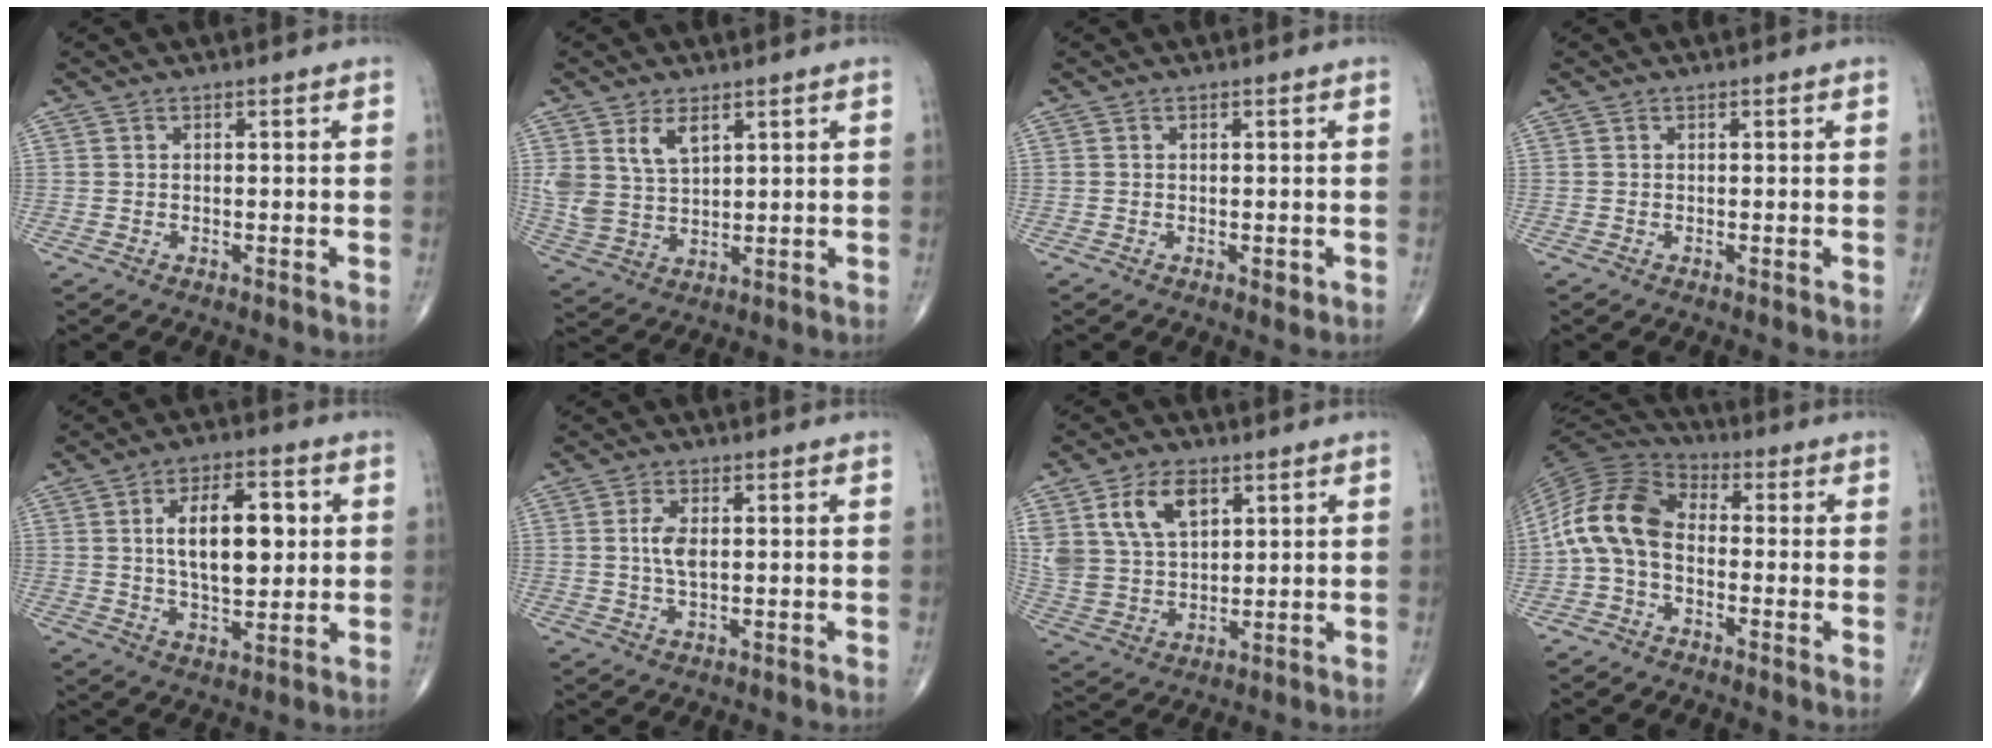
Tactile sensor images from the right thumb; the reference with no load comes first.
{"total": 7.2, "force": [3.6, 4.1, 4.7], "torque": [-0.085, -0.016, 0.081]}
{"total": 1.4, "force": [-0.3, 0.7, 1.1], "torque": [-0.011, -0.003, -0.003]}
{"total": 0.0}
{"total": 13.1, "force": [2.2, 6.4, 11.2], "torque": [-0.159, -0.003, 0.037]}
{"total": 3.9, "force": [0.5, 1.7, 3.5], "torque": [-0.073, -0.002, 0.008]}
{"total": 12.0, "force": [5.4, 7.4, 7.7], "torque": [-0.135, -0.016, 0.115]}
{"total": 11.7, "force": [-1.6, 7.6, 8.8], "torque": [-0.169, 0.038, -0.048]}